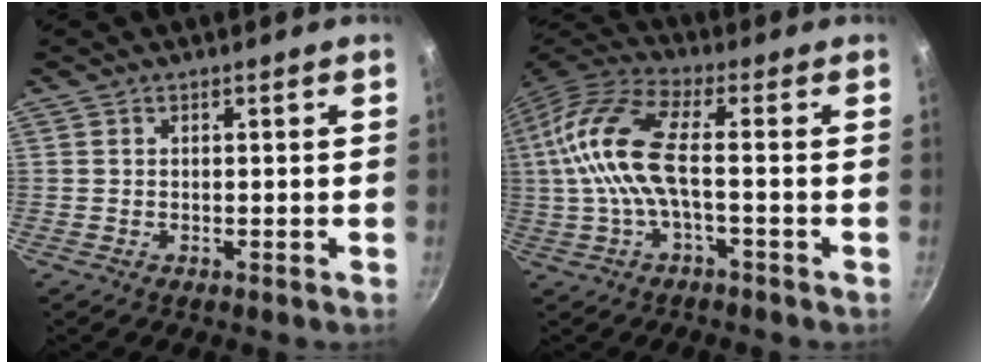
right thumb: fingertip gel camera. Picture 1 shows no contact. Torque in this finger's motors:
{"motor_torque": [-0.47, 1.24, 1.54, -0.07, 0.29]}